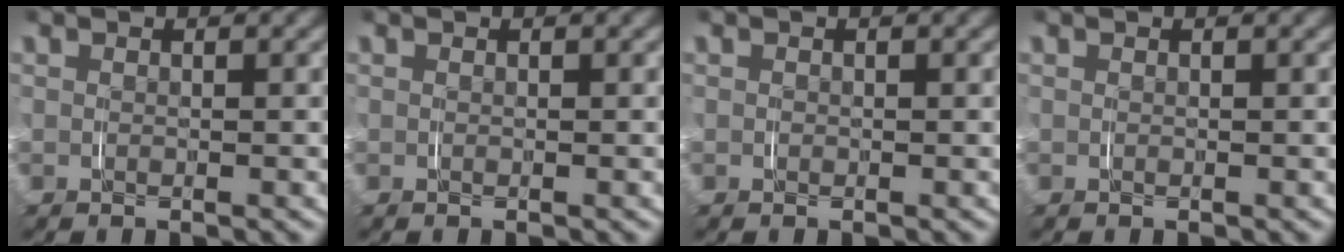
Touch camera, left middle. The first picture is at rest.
{"total": 0.0}
{"total": 0.0}
{"total": 0.0}